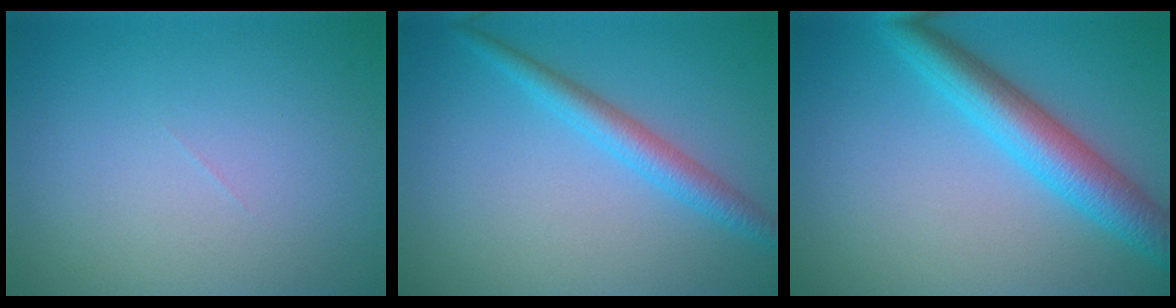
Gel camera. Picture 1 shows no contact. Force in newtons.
{"total": 2.9, "press": 2.9, "slide": 0.1}
{"total": 5.7, "press": 5.7, "slide": 0.0}